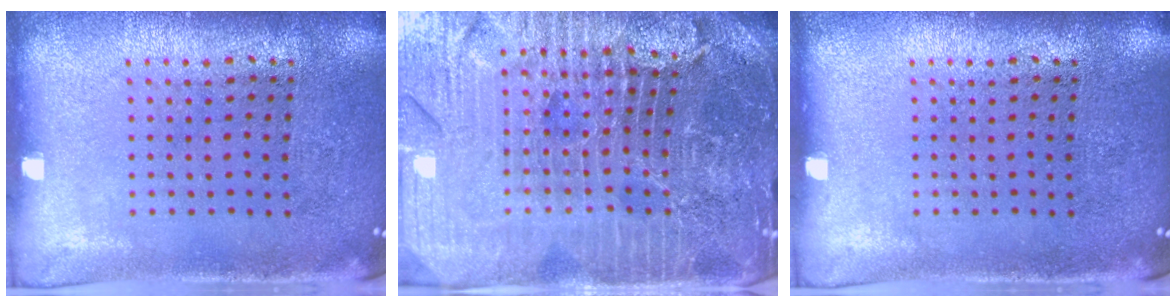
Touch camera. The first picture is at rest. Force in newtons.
{"total": 5.8, "press": 5.2, "slide": 2.6}
{"total": 0.0}